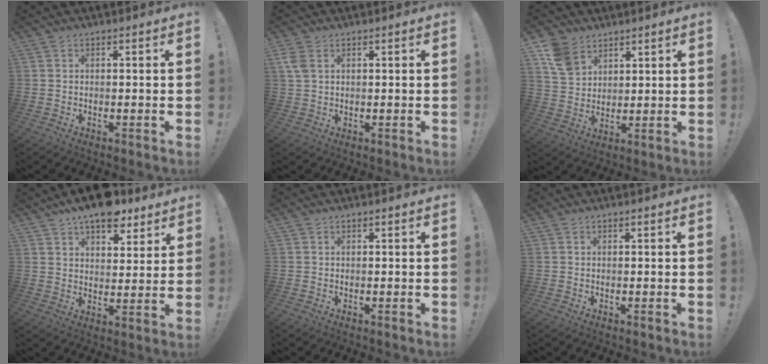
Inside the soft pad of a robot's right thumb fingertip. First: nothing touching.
{"total": 3.4, "force": [1.4, 1.8, 2.6], "torque": [-0.060, 0.000, 0.025]}
{"total": 9.6, "force": [6.1, 6.5, 3.6], "torque": [-0.053, -0.031, 0.123]}
{"total": 11.6, "force": [8.6, 5.0, 5.9], "torque": [-0.085, -0.051, 0.153]}
{"total": 0.0}
{"total": 0.0}